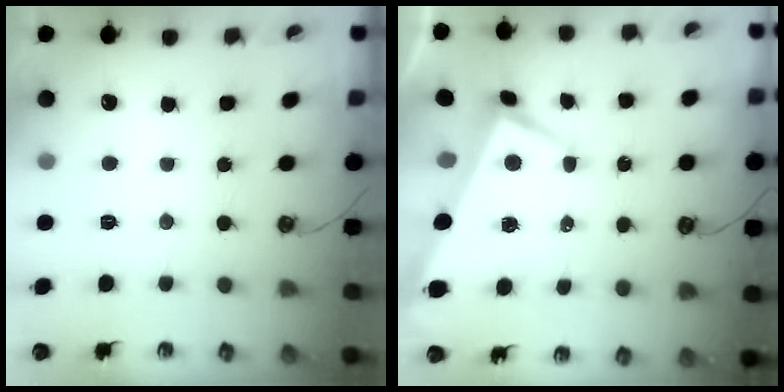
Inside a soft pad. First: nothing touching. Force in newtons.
{"total": 0.9, "press": 0.4, "slide": 0.9}